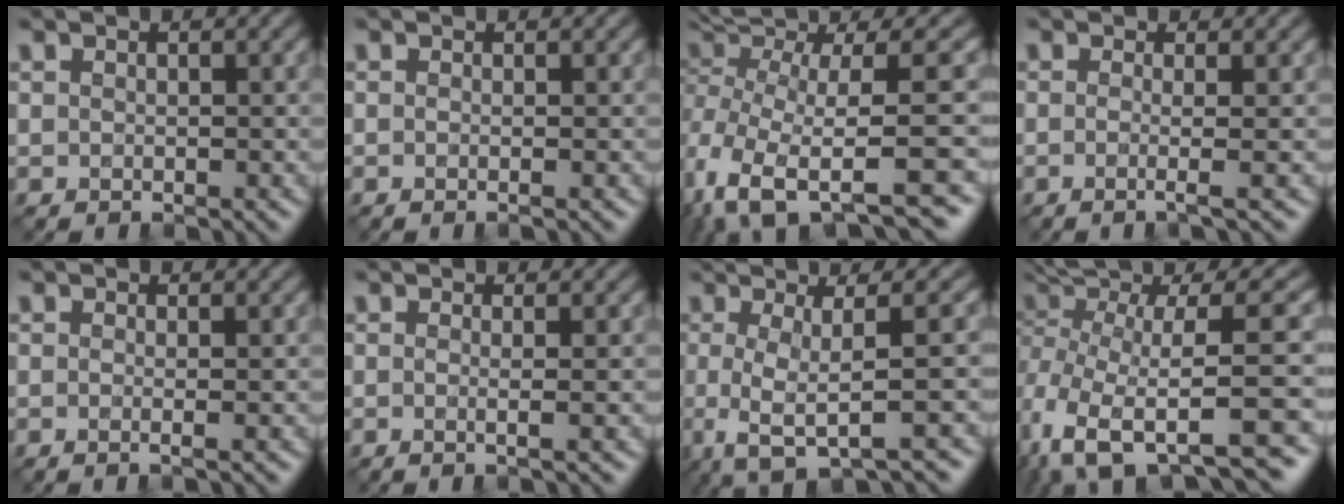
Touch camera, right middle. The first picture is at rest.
{"total": 1.0, "force": [0.0, 0.4, 0.9], "torque": [-0.012, -0.011, -0.016]}
{"total": 11.5, "force": [-1.6, 4.0, 10.6], "torque": [-0.215, 0.005, 0.000]}
{"total": 2.4, "force": [-0.2, 0.8, 2.3], "torque": [-0.030, -0.002, -0.029]}
{"total": 1.7, "force": [0.1, 0.8, 1.5], "torque": [-0.014, -0.006, -0.021]}
{"total": 2.0, "force": [0.2, 0.8, 1.9], "torque": [-0.021, 0.000, -0.023]}
{"total": 6.5, "force": [-0.7, 1.4, 6.3], "torque": [-0.084, 0.002, -0.017]}
{"total": 12.3, "force": [-1.2, 4.7, 11.3], "torque": [-0.225, 0.009, 0.007]}